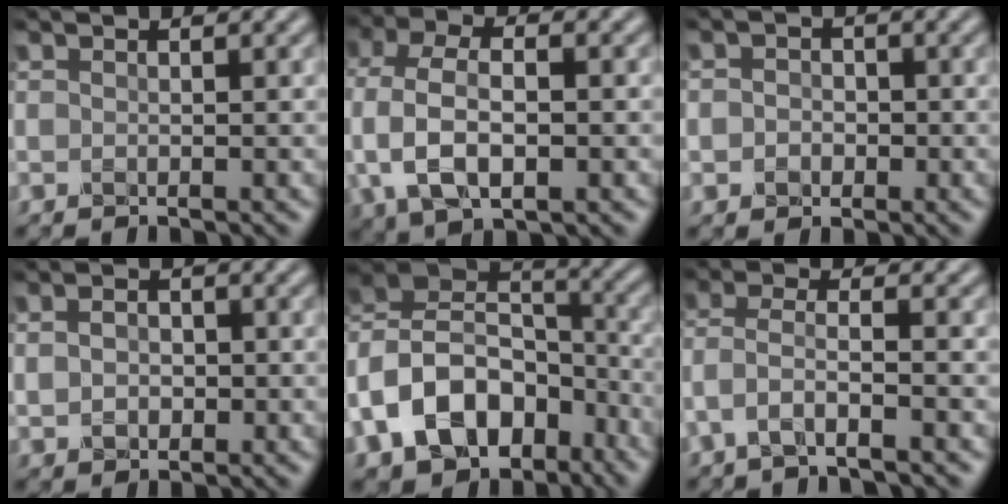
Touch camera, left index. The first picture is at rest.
{"total": 7.5, "force": [-0.8, 4.4, 5.9], "torque": [-0.128, 0.002, -0.021]}
{"total": 1.9, "force": [-0.2, 1.7, 0.8], "torque": [0.000, -0.001, -0.015]}
{"total": 2.8, "force": [0.3, 2.1, 1.9], "torque": [-0.039, 0.006, 0.005]}
{"total": 11.7, "force": [-4.9, 8.2, 6.7], "torque": [-0.133, 0.004, -0.097]}
{"total": 3.3, "force": [-2.0, 0.7, 2.5], "torque": [-0.056, 0.004, -0.048]}